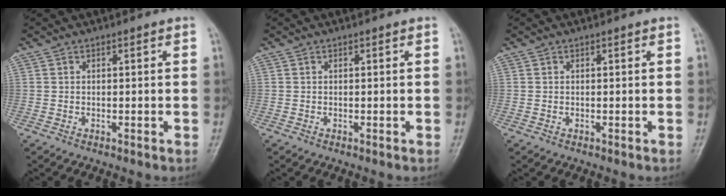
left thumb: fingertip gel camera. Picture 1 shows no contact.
{"total": 0.0}
{"total": 0.0}